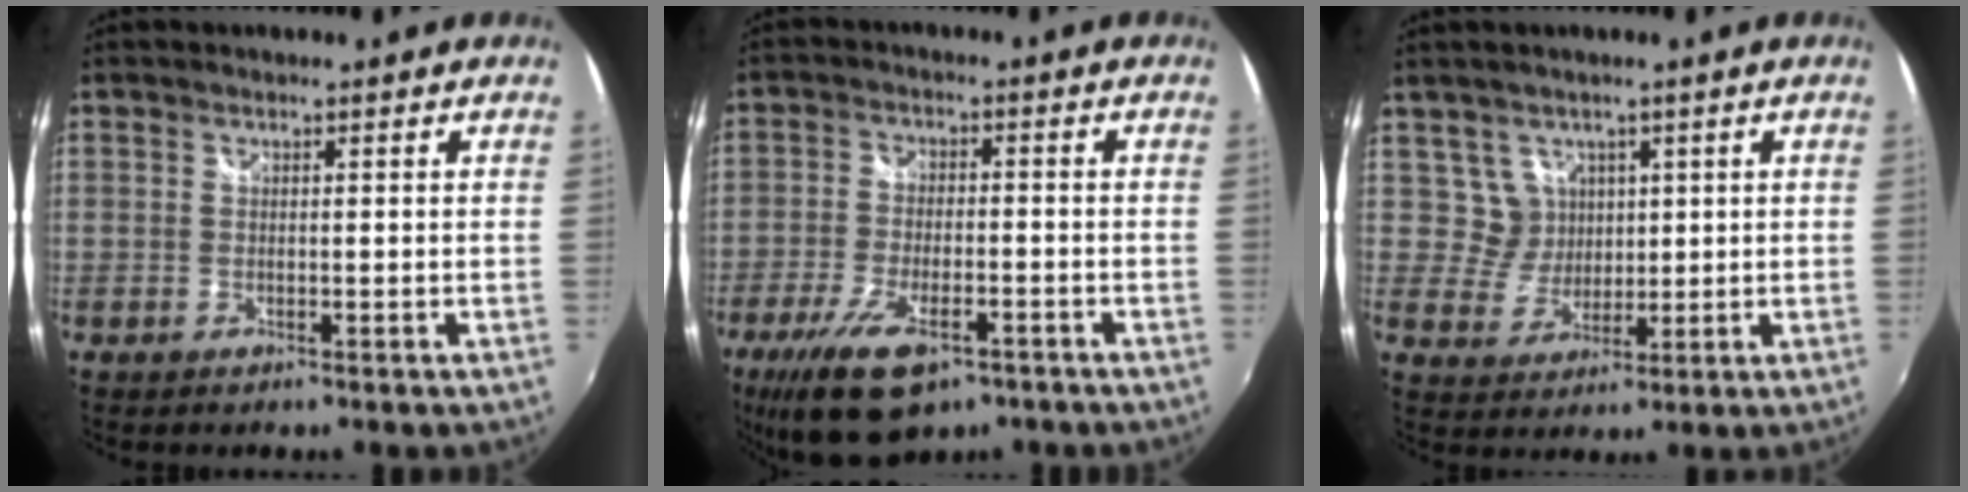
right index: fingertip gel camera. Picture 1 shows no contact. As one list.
[{"total": 13.7, "force": [-8.5, 5.6, 9.2], "torque": [-0.203, -0.034, -0.146]}, {"total": 4.8, "force": [2.0, 4.3, 0.1], "torque": [0.002, 0.007, 0.040]}]